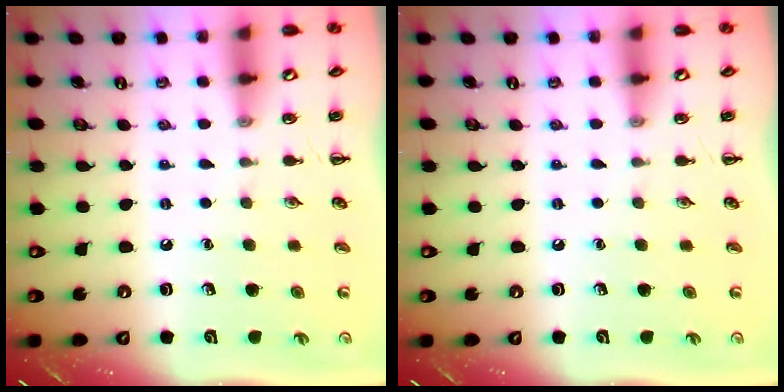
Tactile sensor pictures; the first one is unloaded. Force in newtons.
{"total": 0.0}